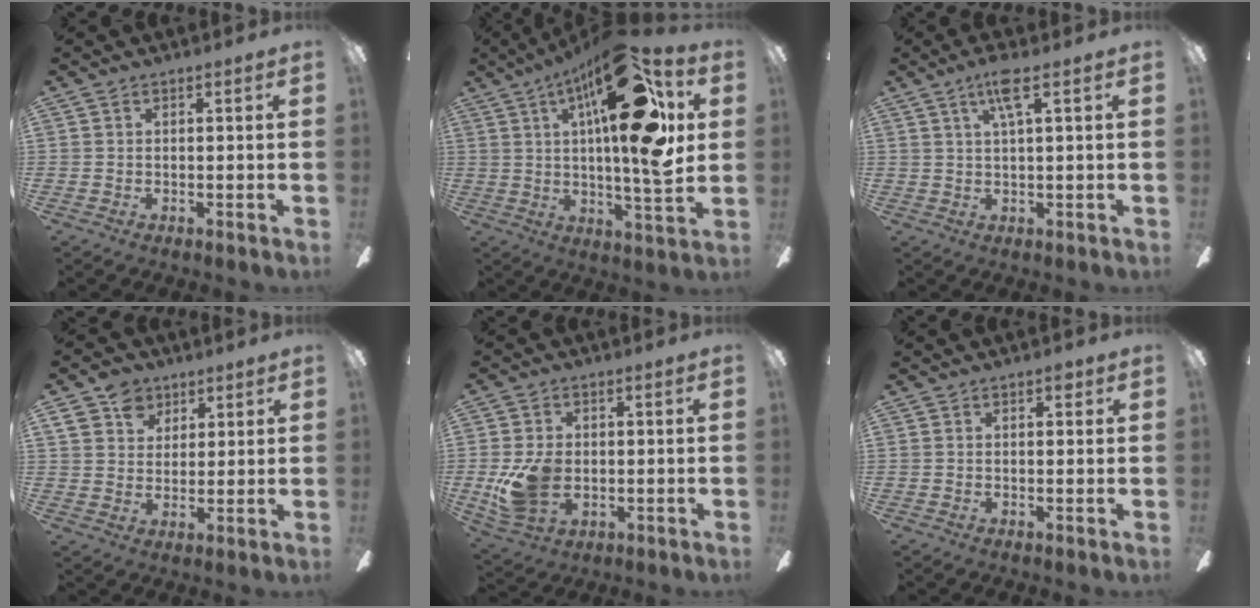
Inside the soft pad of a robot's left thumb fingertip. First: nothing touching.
{"total": 26.0, "force": [9.7, 7.4, 22.9], "torque": [-0.361, -0.043, 0.147]}
{"total": 6.2, "force": [3.1, 1.0, 5.2], "torque": [-0.104, 0.004, 0.050]}
{"total": 9.0, "force": [5.1, 6.7, 2.9], "torque": [-0.050, -0.008, 0.099]}
{"total": 10.1, "force": [-1.3, 6.9, 7.2], "torque": [-0.150, 0.007, -0.018]}
{"total": 2.0, "force": [0.9, 0.9, 1.5], "torque": [-0.016, -0.001, 0.011]}